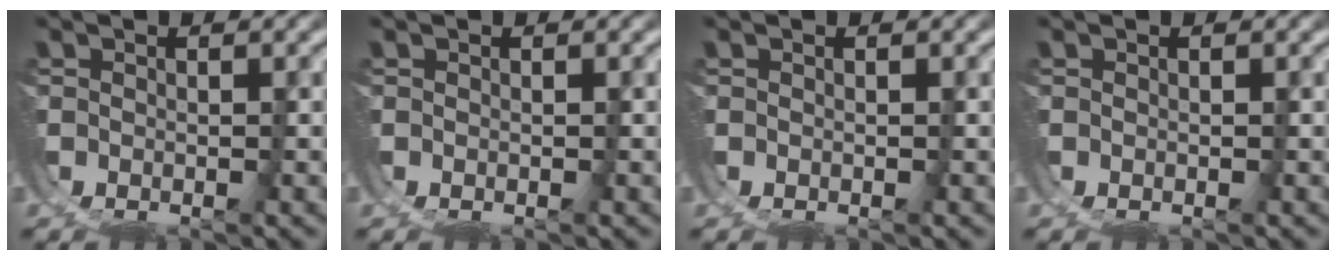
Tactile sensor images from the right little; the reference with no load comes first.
{"total": 0.0}
{"total": 0.0}
{"total": 0.0}